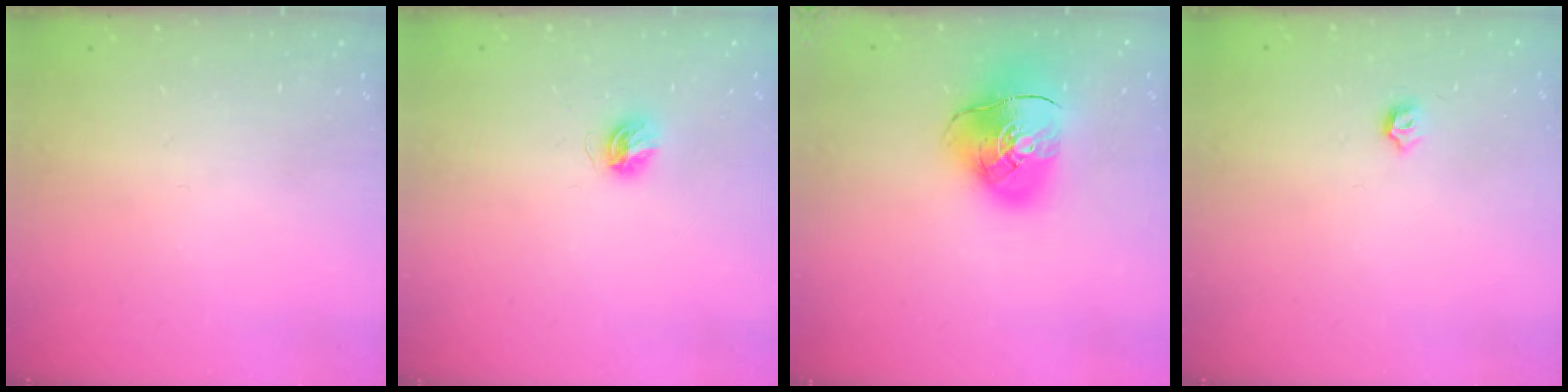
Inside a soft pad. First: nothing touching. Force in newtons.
{"total": 4.6, "press": 4.6, "slide": 0.6}
{"total": 15.0, "press": 14.8, "slide": 2.2}
{"total": 3.4, "press": 3.3, "slide": 0.7}